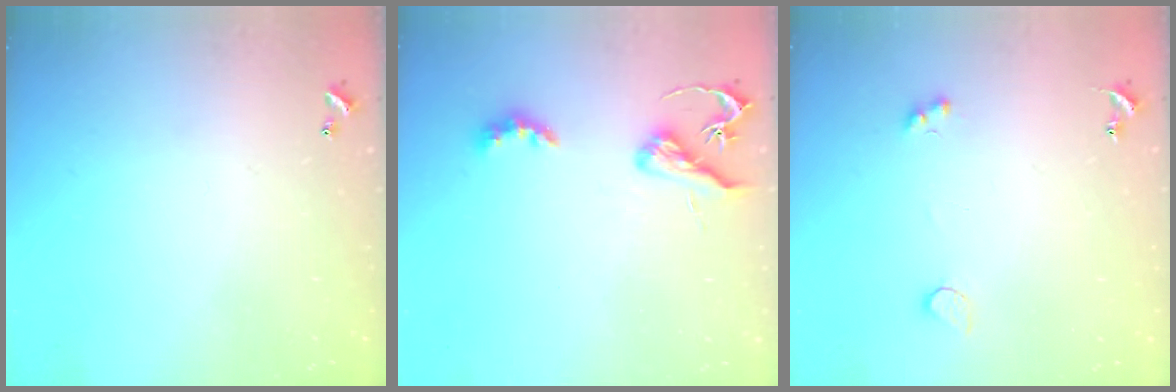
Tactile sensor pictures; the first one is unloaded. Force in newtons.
{"total": 5.5, "press": 5.5, "slide": 0.3}
{"total": 2.1, "press": 1.8, "slide": 1.0}